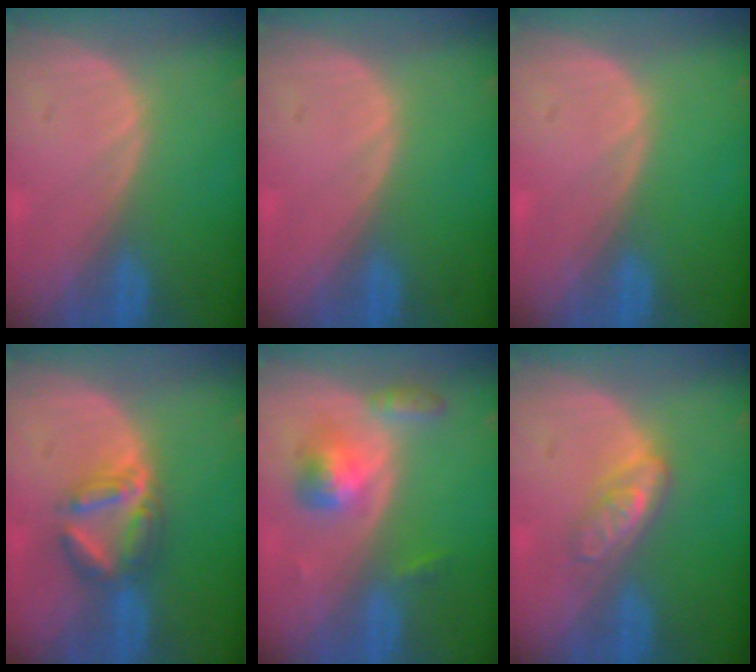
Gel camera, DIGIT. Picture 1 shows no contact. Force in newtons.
{"total": 0.0}
{"total": 0.0}
{"total": 5.9, "press": 5.8, "slide": 1.4}
{"total": 5.2, "press": 4.9, "slide": 1.7}
{"total": 4.7, "press": 4.2, "slide": 2.2}